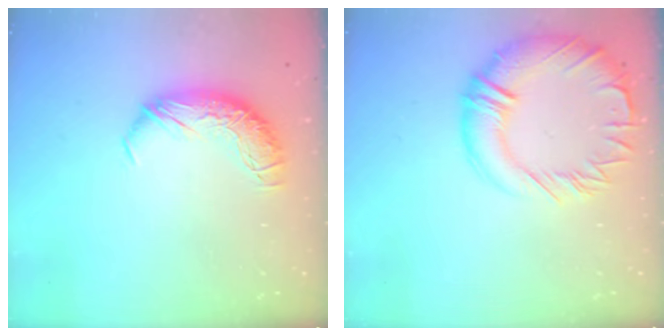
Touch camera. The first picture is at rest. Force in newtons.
{"total": 7.1, "press": 6.6, "slide": 2.8}